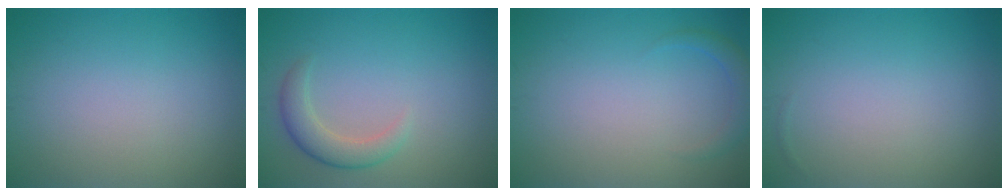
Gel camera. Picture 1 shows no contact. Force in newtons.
{"total": 2.7, "press": 2.7, "slide": 0.4}
{"total": 1.5, "press": 1.5, "slide": 0.2}
{"total": 0.0}